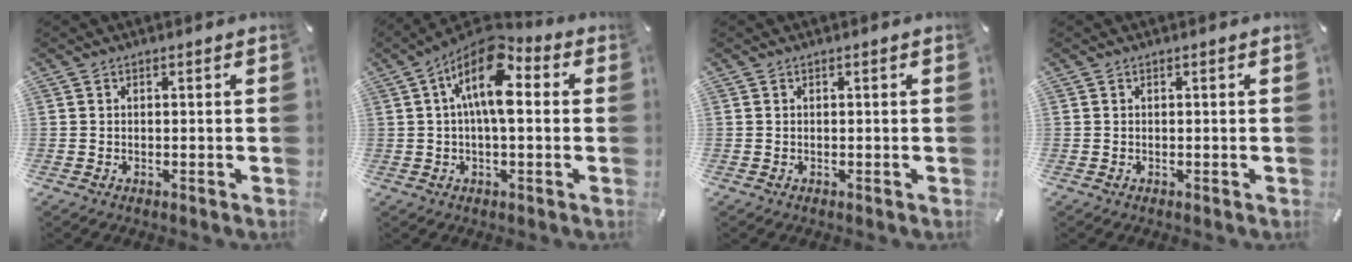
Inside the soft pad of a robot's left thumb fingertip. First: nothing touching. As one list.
[{"total": 13.8, "force": [3.1, 6.4, 11.8], "torque": [-0.204, -0.022, 0.050]}, {"total": 0.0}, {"total": 0.0}]